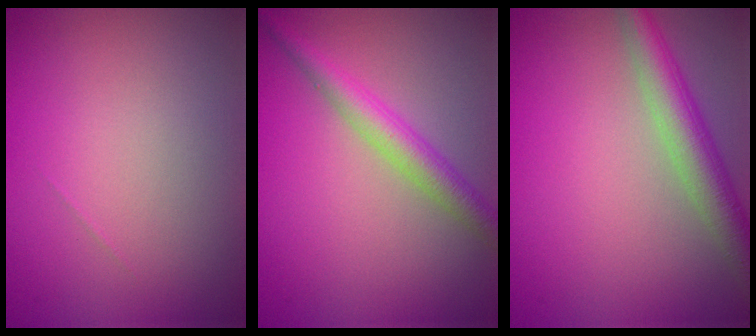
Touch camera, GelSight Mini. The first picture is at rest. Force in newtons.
{"total": 3.3, "press": 3.3, "slide": 0.1}
{"total": 4.6, "press": 4.6, "slide": 0.2}